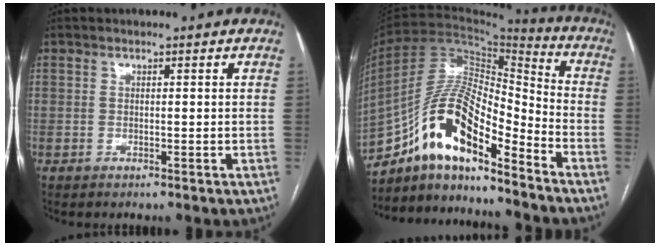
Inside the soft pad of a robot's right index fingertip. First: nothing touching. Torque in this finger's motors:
{"motor_torque": [1.06, -1.08, 1.05, 0.21]}